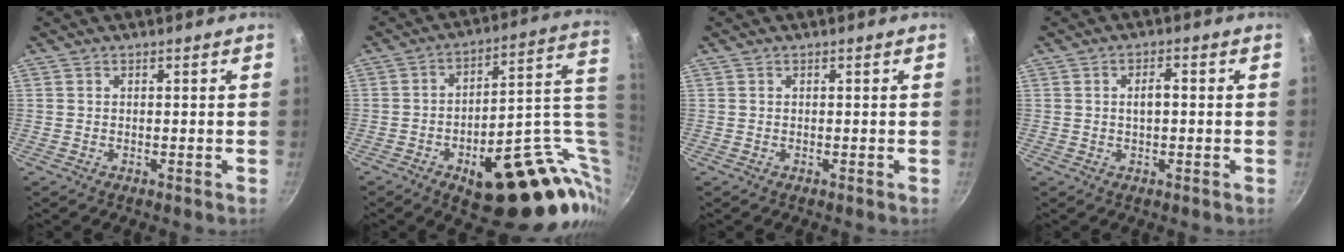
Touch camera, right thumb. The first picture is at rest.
{"total": 28.1, "force": [-8.3, 10.8, 24.5], "torque": [-0.217, 0.060, -0.101]}
{"total": 0.0}
{"total": 3.0, "force": [0.2, 1.4, 2.6], "torque": [-0.048, 0.009, 0.001]}